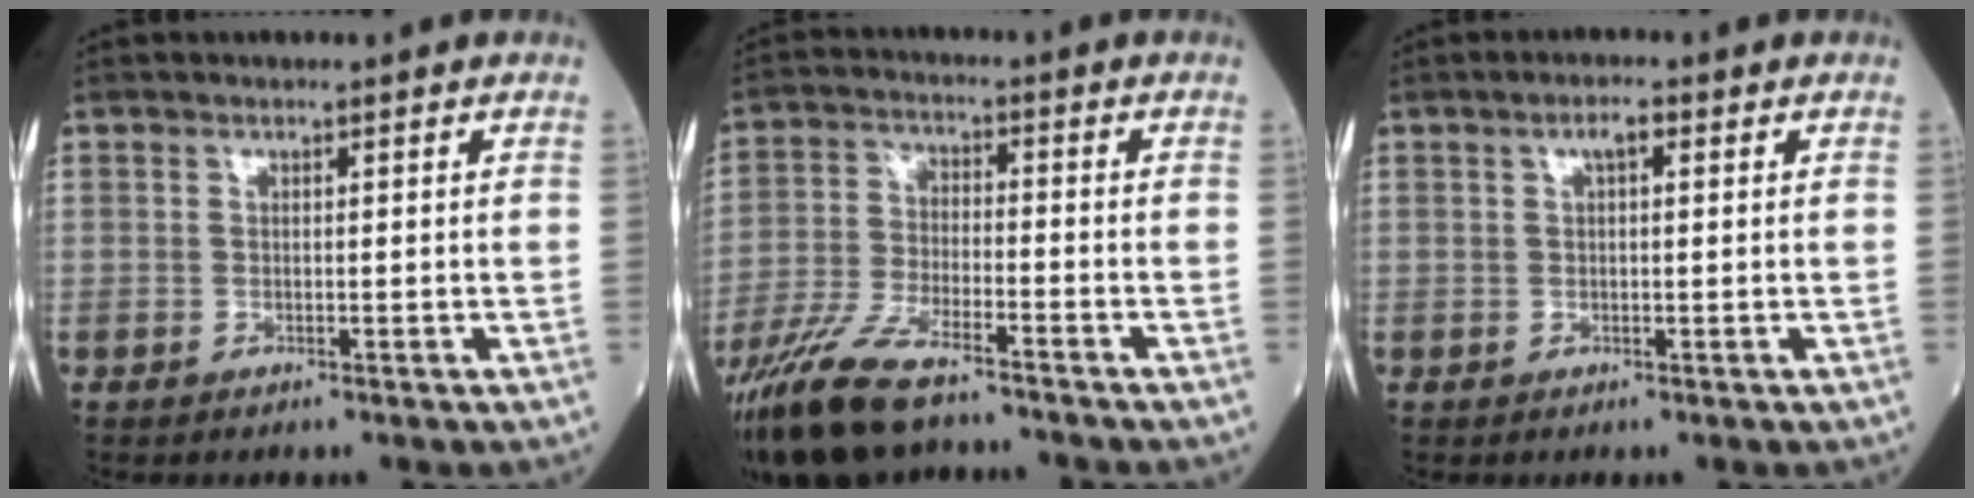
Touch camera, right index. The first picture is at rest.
{"total": 12.7, "force": [-9.9, 3.0, 7.3], "torque": [-0.155, -0.028, -0.184]}
{"total": 2.0, "force": [0.8, 0.6, 1.8], "torque": [-0.033, 0.008, 0.013]}